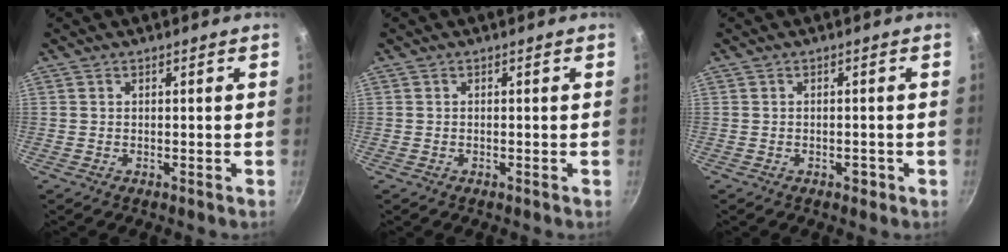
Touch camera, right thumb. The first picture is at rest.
{"total": 0.0}
{"total": 1.5, "force": [-0.7, 1.0, 0.9], "torque": [-0.012, 0.007, -0.006]}